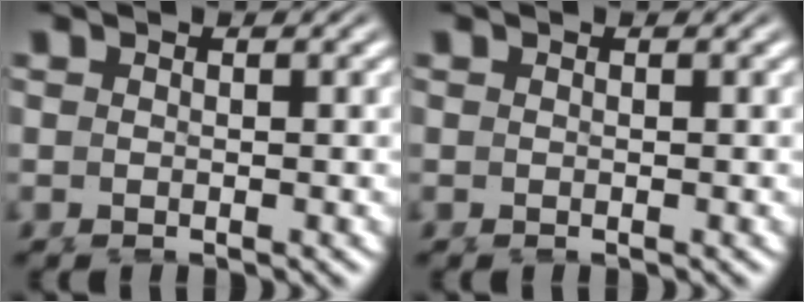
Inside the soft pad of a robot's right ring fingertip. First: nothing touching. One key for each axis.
{"total": 0.0}